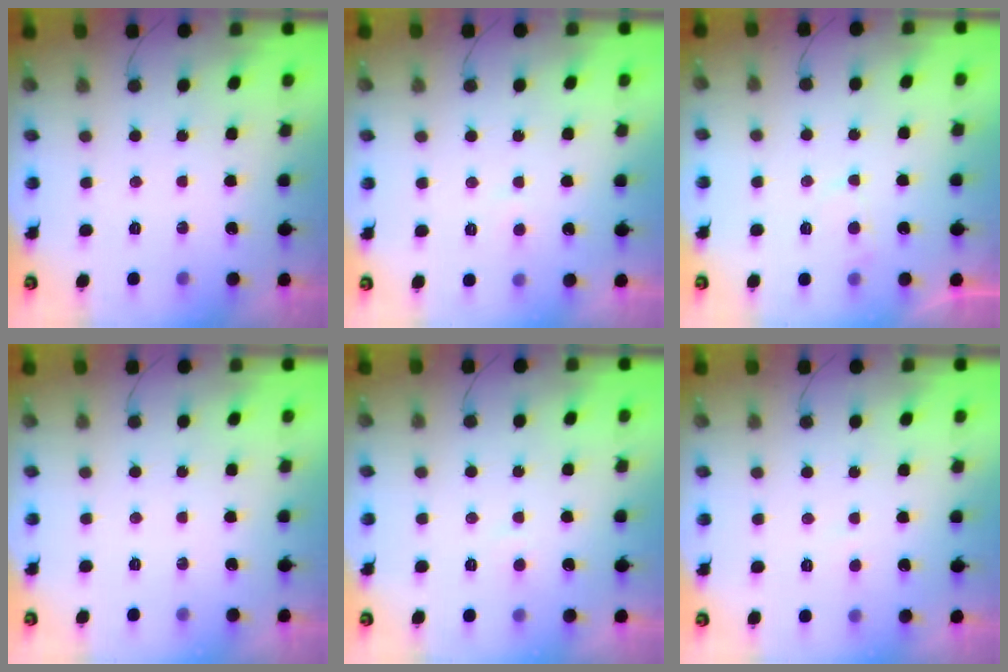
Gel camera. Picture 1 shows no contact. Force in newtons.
{"total": 3.0, "press": 3.0, "slide": 0.3}
{"total": 3.1, "press": 3.1, "slide": 0.4}
{"total": 0.0}
{"total": 3.9, "press": 3.9, "slide": 0.3}
{"total": 2.4, "press": 2.4, "slide": 0.2}